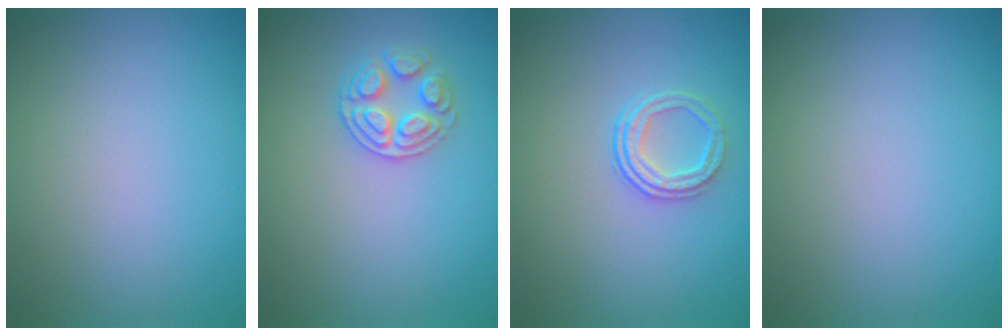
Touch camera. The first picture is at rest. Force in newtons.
{"total": 2.6, "press": 2.6, "slide": 0.4}
{"total": 2.4, "press": 1.7, "slide": 1.7}
{"total": 0.0}